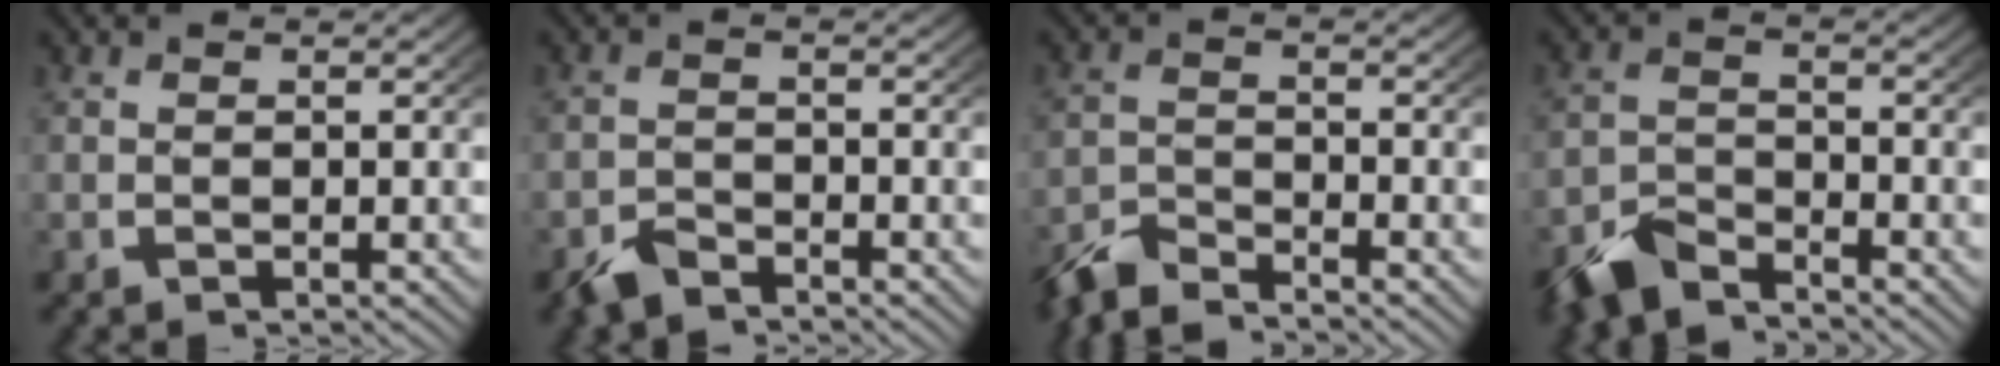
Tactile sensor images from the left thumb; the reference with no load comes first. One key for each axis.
{"total": 2.5, "fx": -2.3, "fy": 0.7, "fz": 0.5, "tx": -0.006, "ty": -0.008, "tz": -0.046}
{"total": 4.4, "fx": -4.1, "fy": 1.0, "fz": 1.2, "tx": -0.019, "ty": -0.011, "tz": -0.081}
{"total": 4.9, "fx": -4.3, "fy": 1.7, "fz": 1.6, "tx": -0.026, "ty": -0.011, "tz": -0.082}